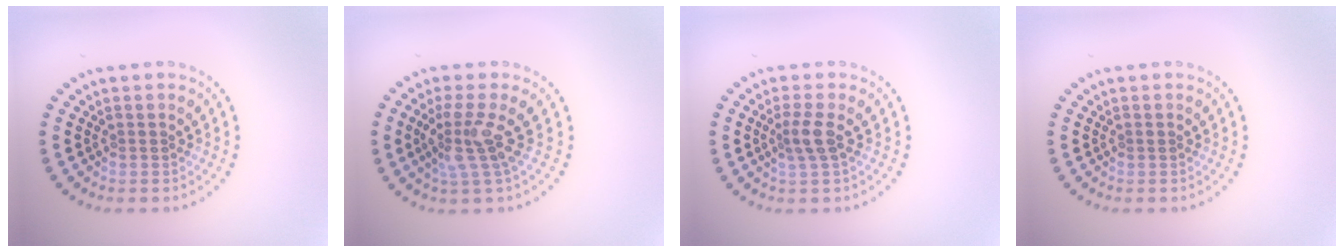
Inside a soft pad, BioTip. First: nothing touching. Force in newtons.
{"total": 3.3, "press": 2.5, "slide": 2.1}
{"total": 2.0, "press": 1.7, "slide": 1.2}
{"total": 0.0}